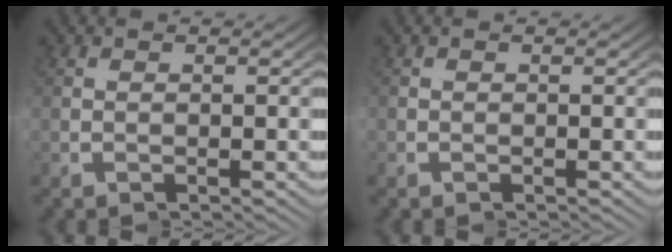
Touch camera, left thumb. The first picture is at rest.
{"total": 0.6, "force": [-0.1, 0.6, -0.2], "torque": [-0.001, -0.006, 0.001]}